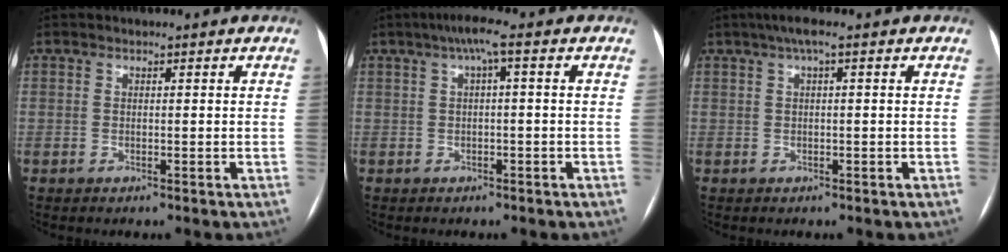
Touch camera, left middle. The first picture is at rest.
{"total": 3.5, "force": [1.0, 0.2, 3.3], "torque": [-0.055, 0.019, 0.017]}
{"total": 2.7, "force": [1.3, 0.2, 2.4], "torque": [-0.046, 0.019, 0.023]}